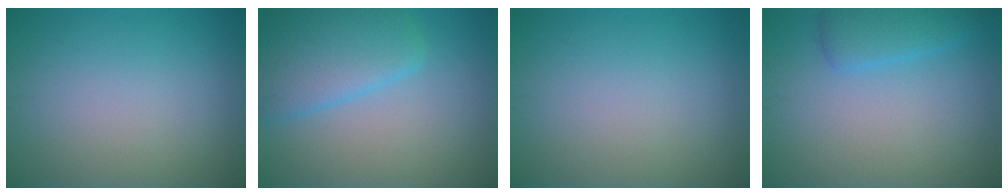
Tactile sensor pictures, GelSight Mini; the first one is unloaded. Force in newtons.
{"total": 5.2, "press": 5.2, "slide": 0.3}
{"total": 0.0}
{"total": 2.6, "press": 2.6, "slide": 0.2}